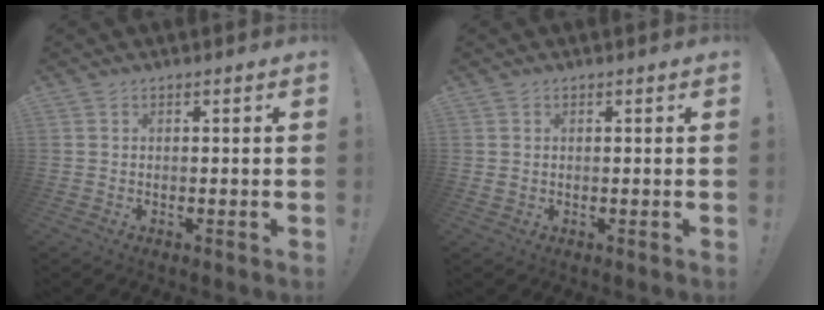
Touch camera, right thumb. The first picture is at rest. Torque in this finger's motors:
{"motor_torque": [-0.05, 0.00, -0.09, 0.14, -0.04]}